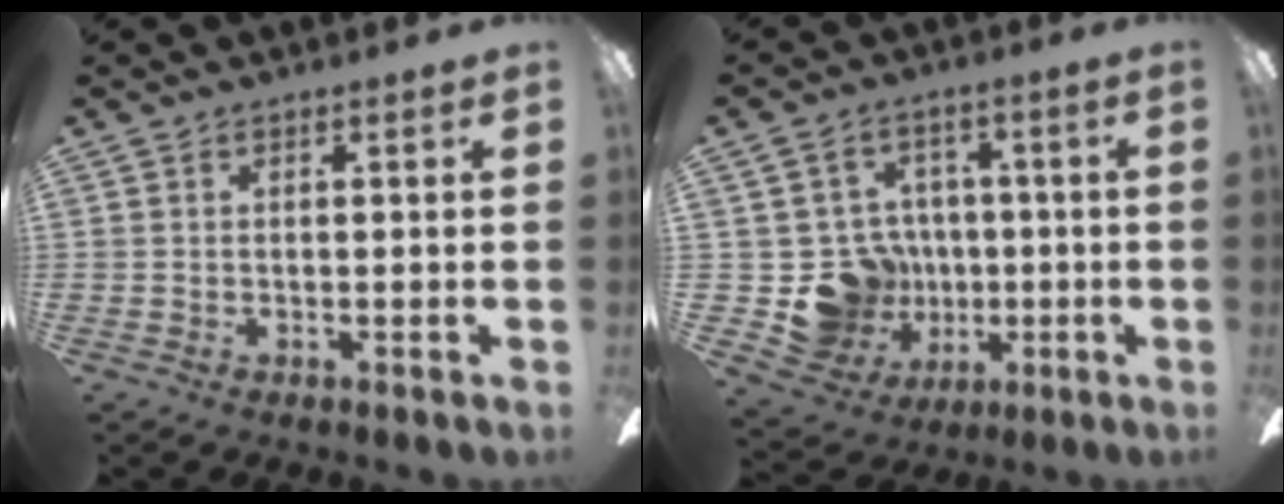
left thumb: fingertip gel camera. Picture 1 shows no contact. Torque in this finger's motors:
{"motor_torque": [-0.21, 1.27, -0.12, 0.15, 0.05]}